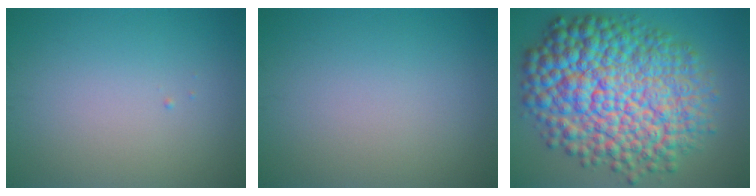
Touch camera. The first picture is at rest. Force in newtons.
{"total": 0.0}
{"total": 15.5, "press": 15.5, "slide": 0.1}